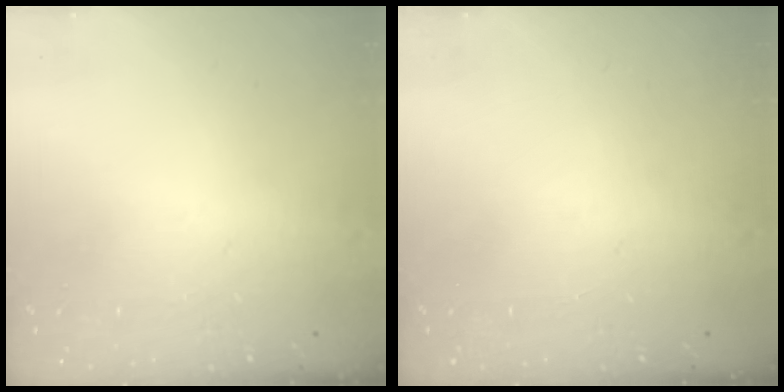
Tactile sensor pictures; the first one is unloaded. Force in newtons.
{"total": 0.0}